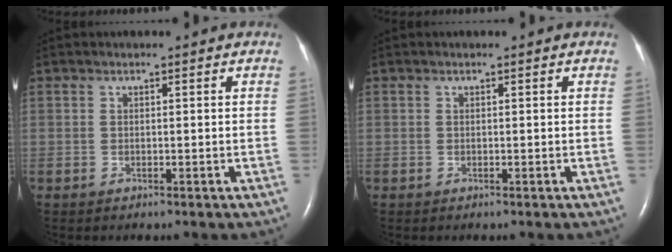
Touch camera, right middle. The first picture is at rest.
{"total": 0.0}